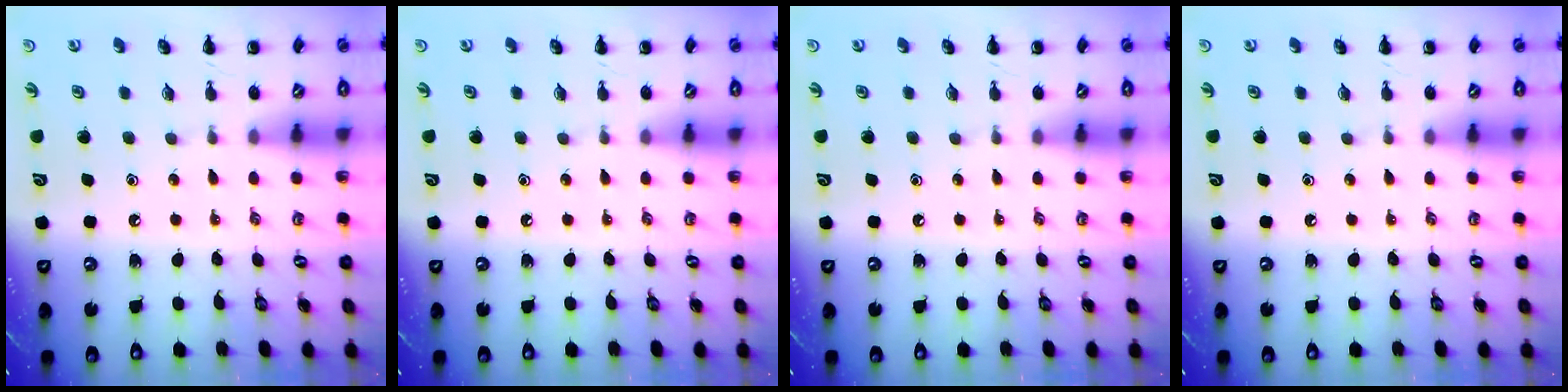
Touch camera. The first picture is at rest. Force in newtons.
{"total": 0.0}
{"total": 0.0}
{"total": 0.0}